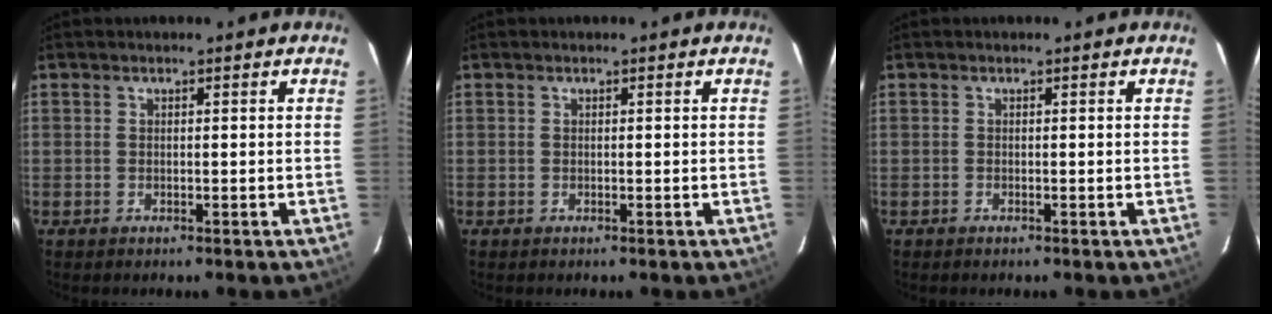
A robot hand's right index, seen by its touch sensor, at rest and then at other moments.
{"total": 0.0}
{"total": 0.0}